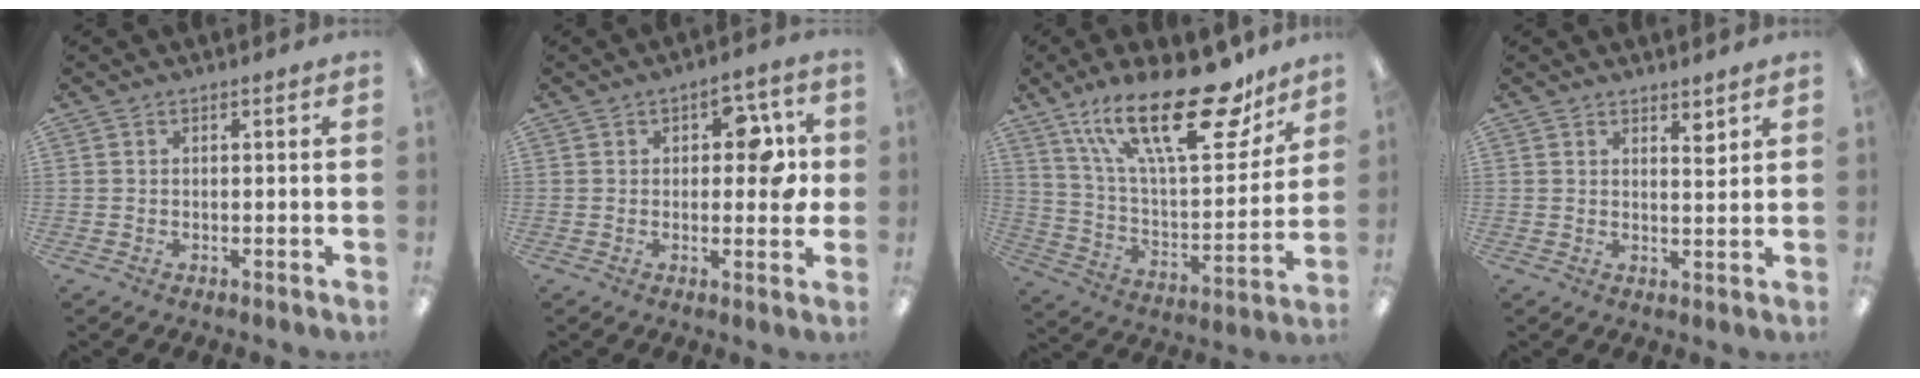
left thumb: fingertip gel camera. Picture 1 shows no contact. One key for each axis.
{"total": 8.7, "fx": 2.1, "fy": 4.9, "fz": 6.8, "tx": -0.073, "ty": -0.004, "tz": 0.030}
{"total": 28.7, "fx": 17.5, "fy": 10.7, "fz": 20.1, "tx": -0.328, "ty": -0.098, "tz": 0.295}
{"total": 3.0, "fx": 2.4, "fy": 0.8, "fz": 1.6, "tx": -0.012, "ty": -0.015, "tz": 0.037}